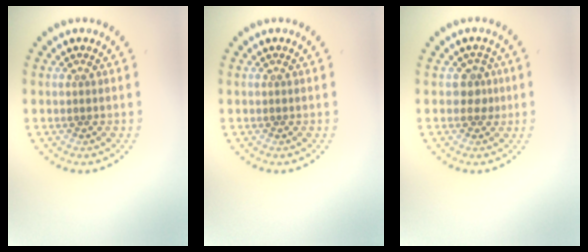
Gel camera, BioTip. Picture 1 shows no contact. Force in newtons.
{"total": 0.0}
{"total": 1.6, "press": 1.4, "slide": 0.8}